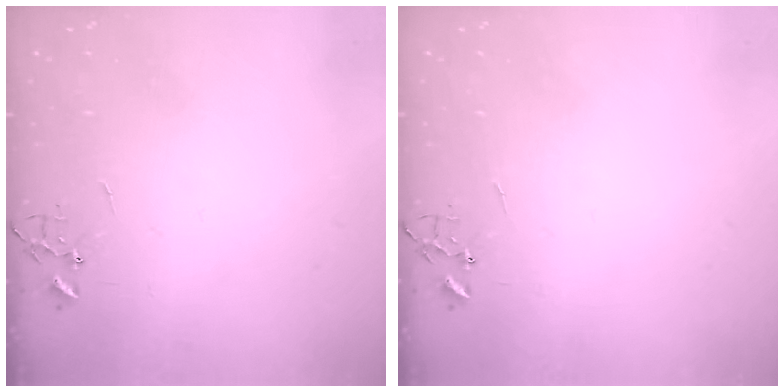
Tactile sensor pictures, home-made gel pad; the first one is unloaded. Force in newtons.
{"total": 0.0}